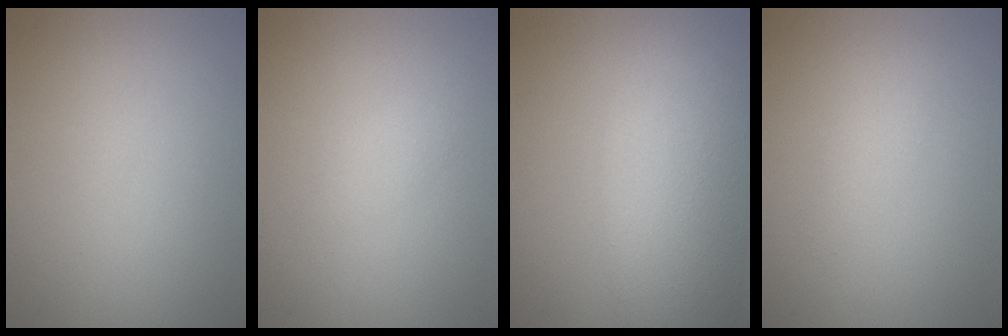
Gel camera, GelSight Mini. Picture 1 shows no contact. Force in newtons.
{"total": 1.0, "press": 1.0, "slide": 0.0}
{"total": 9.0, "press": 9.0, "slide": 0.6}
{"total": 1.1, "press": 1.1, "slide": 0.0}